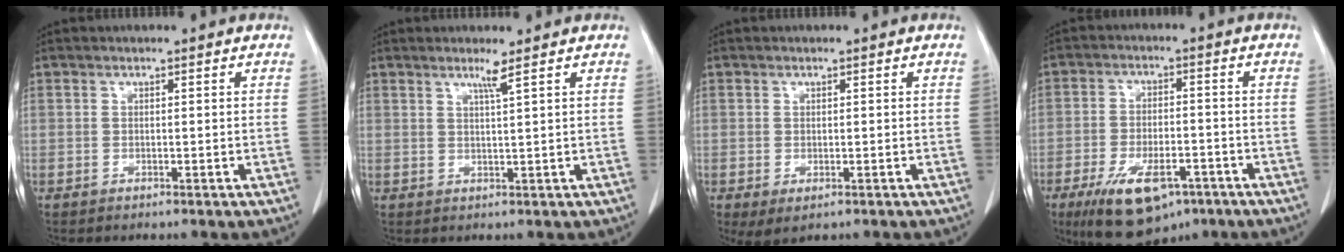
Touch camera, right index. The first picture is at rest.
{"total": 2.1, "force": [1.4, -0.8, 1.4], "torque": [-0.030, -0.008, 0.028]}
{"total": 2.7, "force": [-1.0, 1.3, 2.2], "torque": [-0.034, -0.008, -0.005]}
{"total": 12.4, "force": [-7.3, 5.5, 8.4], "torque": [-0.149, -0.008, -0.113]}